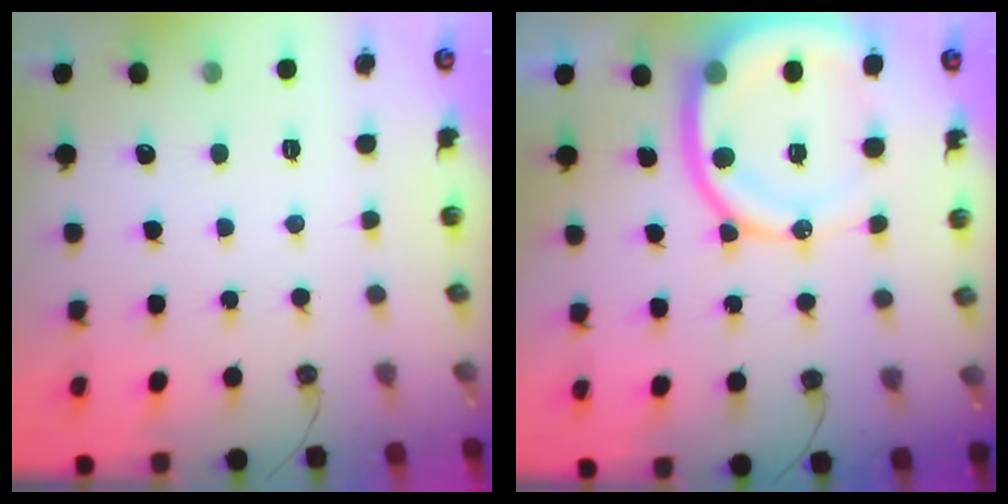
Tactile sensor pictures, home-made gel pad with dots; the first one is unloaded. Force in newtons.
{"total": 15.3, "press": 15.1, "slide": 1.9}